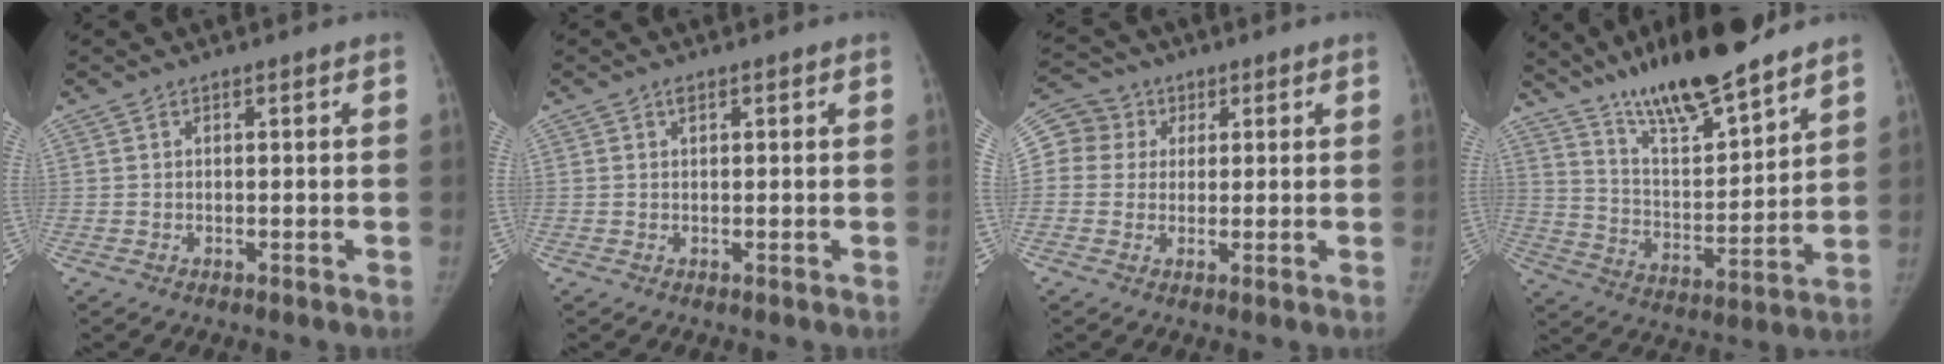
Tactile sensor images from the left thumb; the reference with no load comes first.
{"total": 0.9, "force": [0.5, 0.4, 0.6], "torque": [-0.009, 0.001, 0.007]}
{"total": 9.3, "force": [2.3, 8.8, 2.1], "torque": [-0.035, 0.022, 0.042]}
{"total": 19.3, "force": [15.4, 3.6, 11.1], "torque": [-0.162, -0.078, 0.272]}